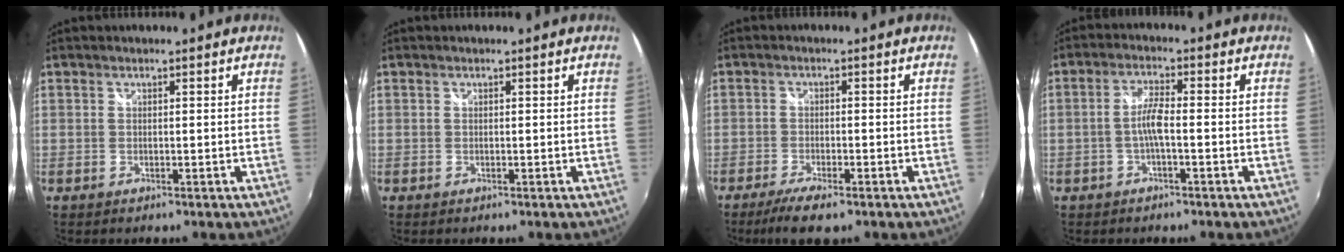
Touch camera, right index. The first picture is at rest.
{"total": 0.0}
{"total": 6.5, "force": [-4.7, 1.5, 4.2], "torque": [-0.100, -0.016, -0.084]}
{"total": 3.8, "force": [-1.2, 0.3, 3.6], "torque": [-0.075, 0.007, -0.023]}